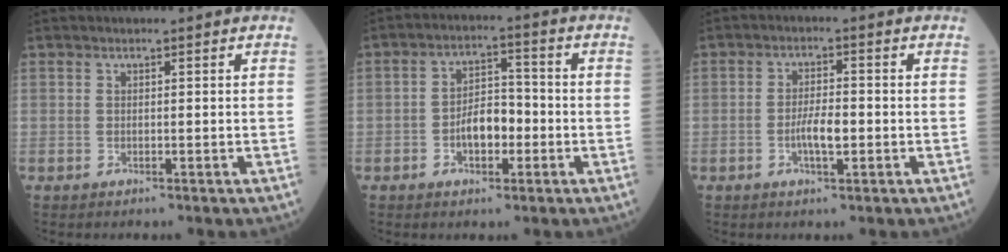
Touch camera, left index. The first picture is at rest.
{"total": 5.9, "force": [-2.0, 3.1, 4.6], "torque": [-0.085, 0.016, -0.037]}
{"total": 4.0, "force": [-1.2, 1.1, 3.6], "torque": [-0.070, 0.001, -0.023]}